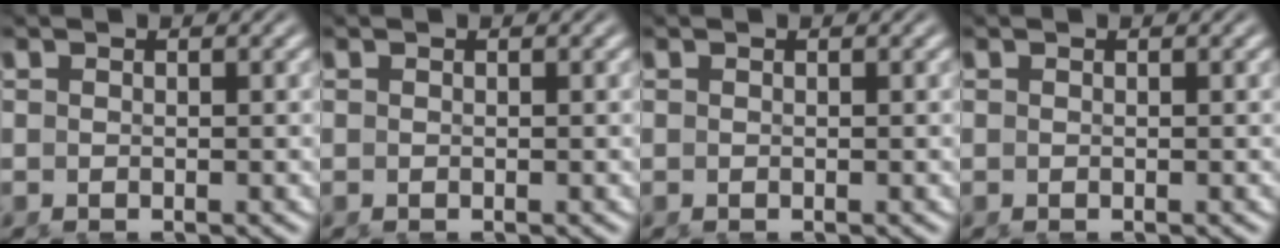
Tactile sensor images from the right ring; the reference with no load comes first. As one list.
[{"total": 0.0}, {"total": 0.0}, {"total": 0.0}]